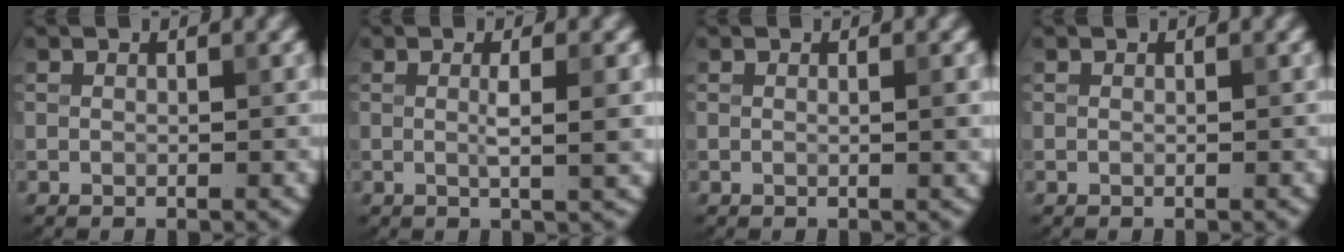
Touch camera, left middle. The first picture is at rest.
{"total": 2.8, "force": [0.2, 0.5, 2.7], "torque": [-0.043, -0.003, 0.002]}
{"total": 1.3, "force": [0.1, 0.3, 1.2], "torque": [-0.012, 0.002, -0.002]}
{"total": 0.0}